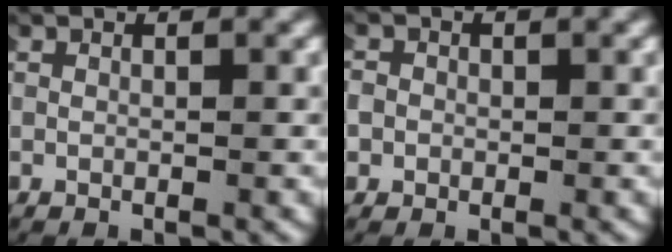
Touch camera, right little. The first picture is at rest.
{"total": 2.6, "force": [-0.1, 2.6, 0.6], "torque": [-0.022, 0.004, -0.012]}